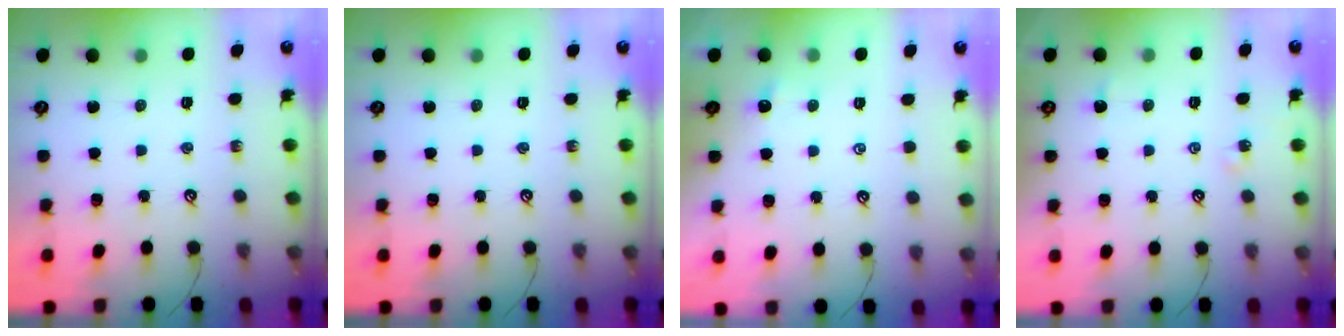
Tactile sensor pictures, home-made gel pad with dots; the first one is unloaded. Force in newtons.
{"total": 0.0}
{"total": 3.0, "press": 2.9, "slide": 0.3}
{"total": 3.0, "press": 2.9, "slide": 0.5}